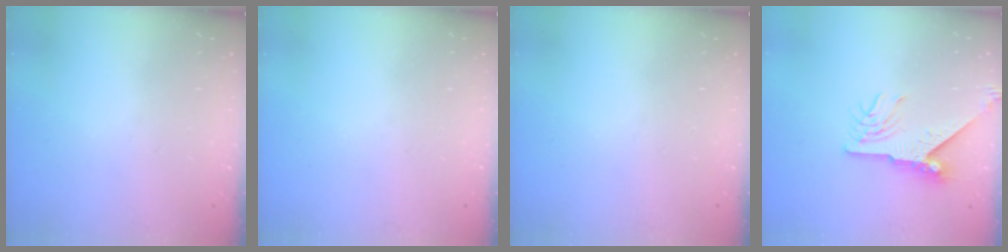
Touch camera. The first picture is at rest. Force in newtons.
{"total": 0.0}
{"total": 0.0}
{"total": 11.2, "press": 11.2, "slide": 1.0}